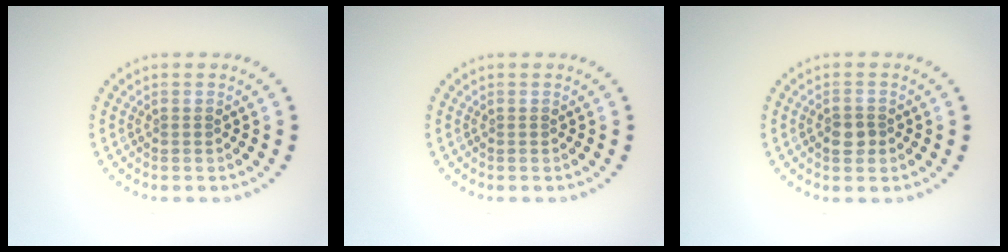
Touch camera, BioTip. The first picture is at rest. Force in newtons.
{"total": 0.0}
{"total": 1.7, "press": 1.7, "slide": 0.5}